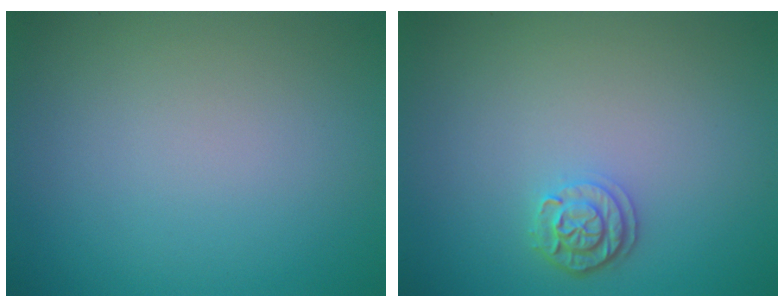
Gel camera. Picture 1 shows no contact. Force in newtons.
{"total": 2.1, "press": 1.8, "slide": 0.9}